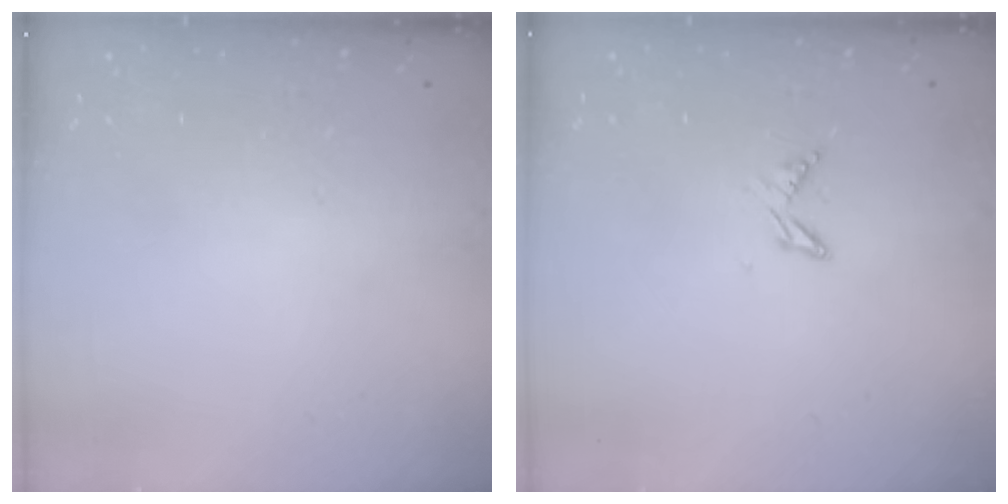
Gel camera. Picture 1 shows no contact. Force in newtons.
{"total": 4.7, "press": 4.6, "slide": 0.6}